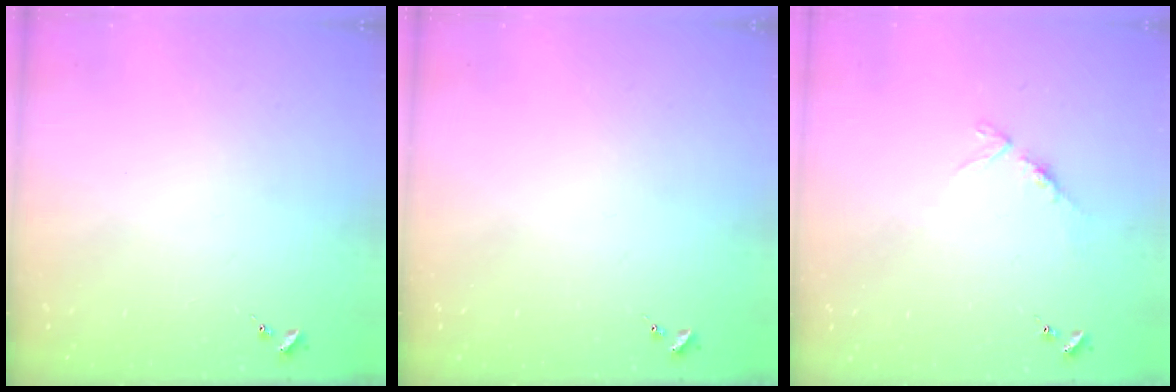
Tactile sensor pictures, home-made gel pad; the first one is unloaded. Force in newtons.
{"total": 0.0}
{"total": 5.9, "press": 5.9, "slide": 0.5}